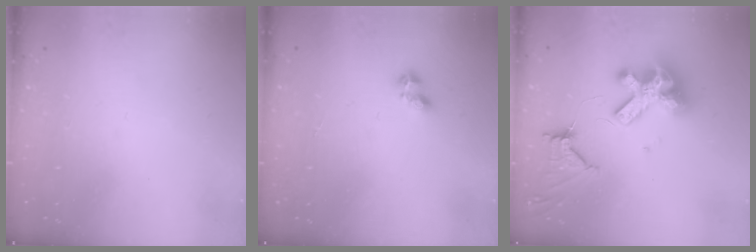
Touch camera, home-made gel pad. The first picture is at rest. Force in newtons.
{"total": 2.2, "press": 2.1, "slide": 0.7}
{"total": 14.3, "press": 14.2, "slide": 1.7}